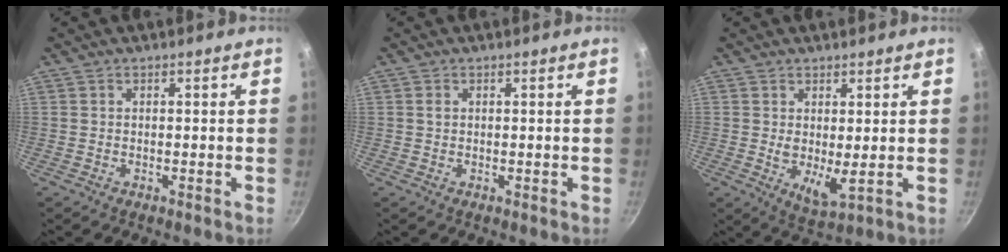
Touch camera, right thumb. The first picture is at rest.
{"total": 0.8, "force": [0.2, 0.6, 0.4], "torque": [-0.006, 0.000, 0.002]}
{"total": 5.4, "force": [1.0, 2.2, 4.8], "torque": [-0.077, -0.027, 0.022]}